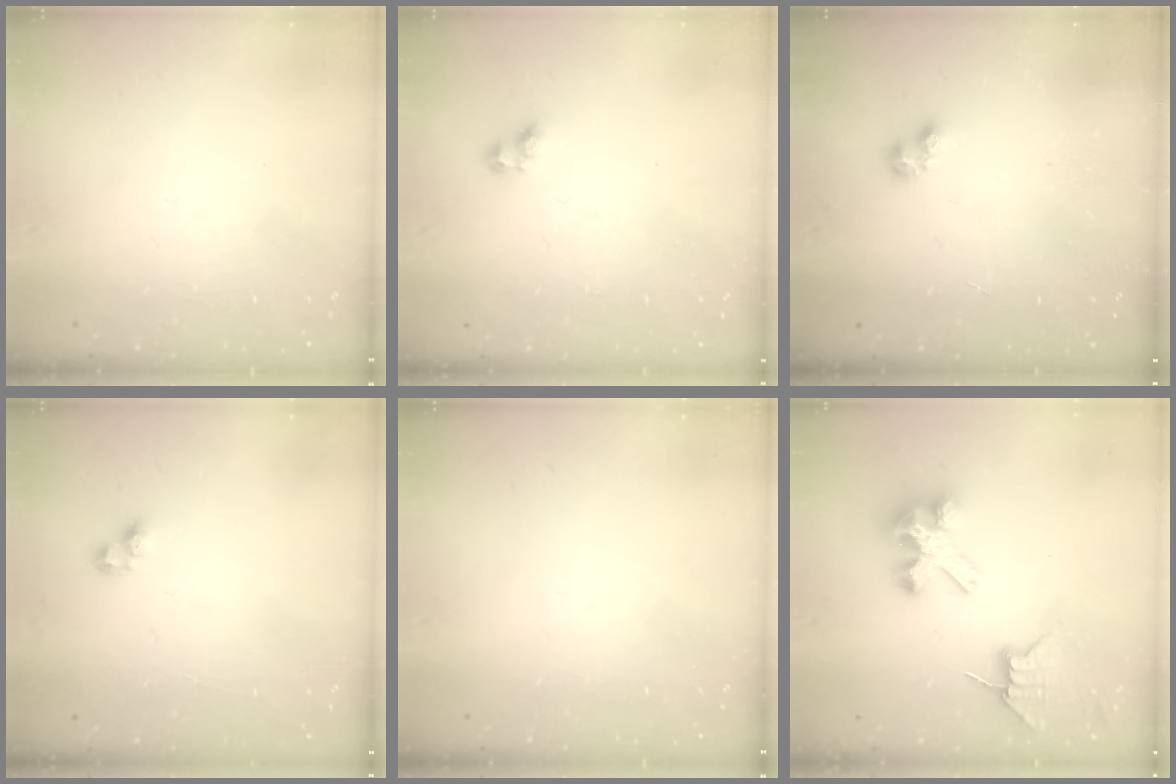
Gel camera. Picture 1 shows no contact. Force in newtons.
{"total": 2.7, "press": 2.7, "slide": 0.3}
{"total": 2.2, "press": 2.2, "slide": 0.3}
{"total": 3.0, "press": 3.0, "slide": 0.4}
{"total": 0.0}
{"total": 7.7, "press": 7.7, "slide": 0.7}